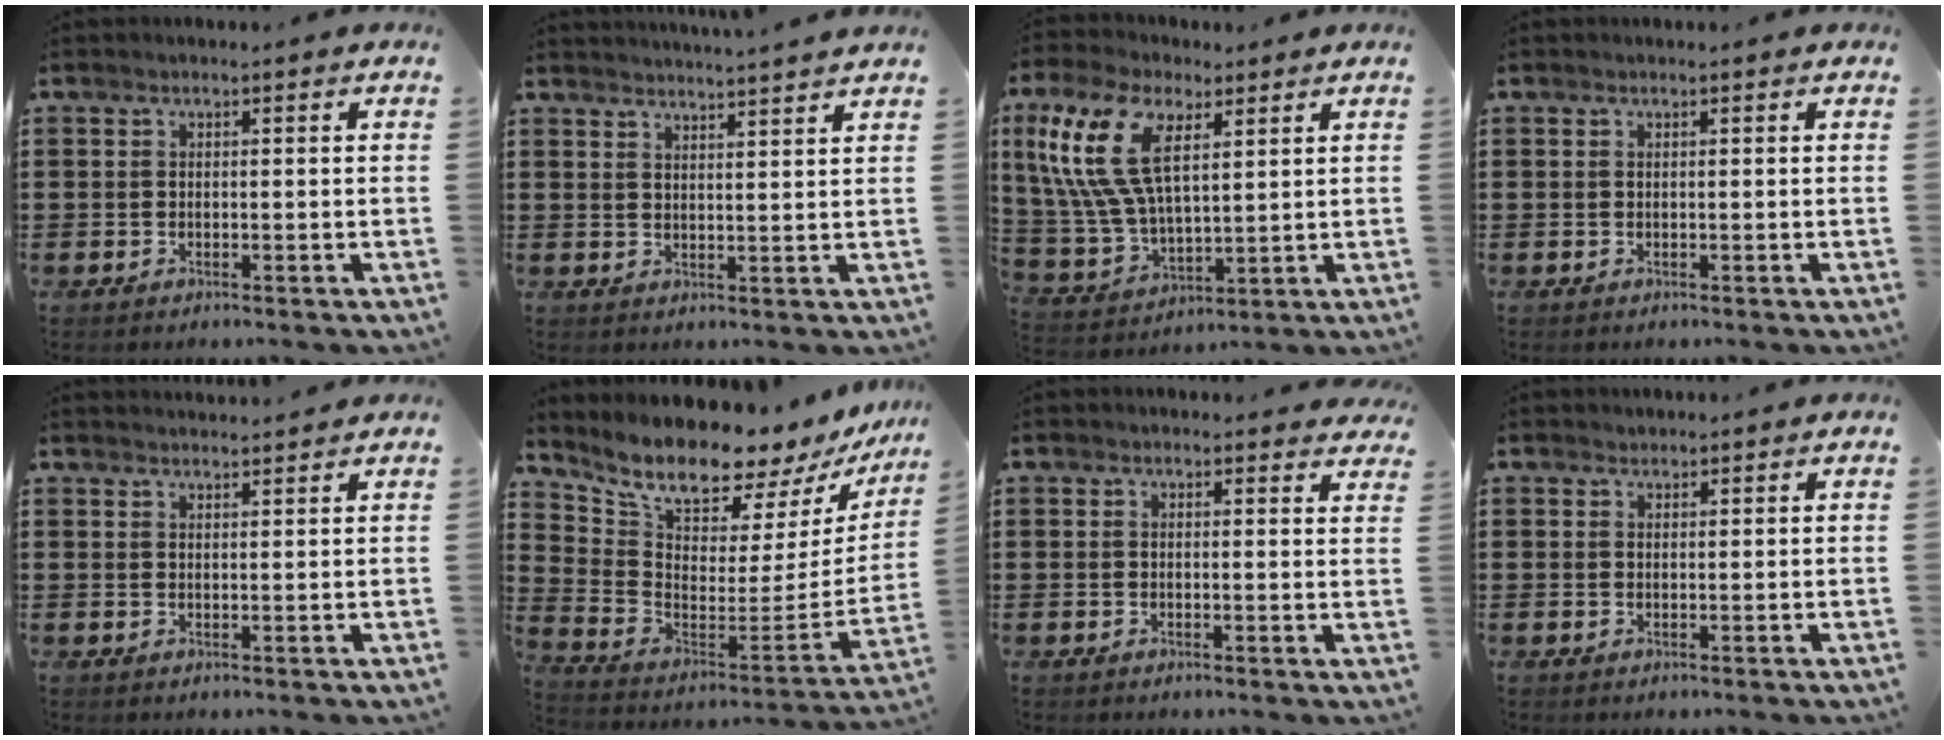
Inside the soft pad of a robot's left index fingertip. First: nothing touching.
{"total": 2.9, "force": [2.8, -0.8, 0.0], "torque": [-0.009, -0.016, 0.051]}
{"total": 14.4, "force": [6.2, 7.1, 10.9], "torque": [-0.263, 0.003, 0.109]}
{"total": 0.0}
{"total": 1.7, "force": [1.7, -0.1, -0.1], "torque": [-0.003, -0.002, 0.032]}
{"total": 8.8, "force": [8.1, 1.7, 3.0], "torque": [-0.090, -0.075, 0.134]}
{"total": 1.6, "force": [1.5, 0.4, 0.2], "torque": [-0.001, -0.001, 0.027]}
{"total": 0.9, "force": [0.8, 0.2, -0.2], "torque": [0.000, -0.001, 0.017]}